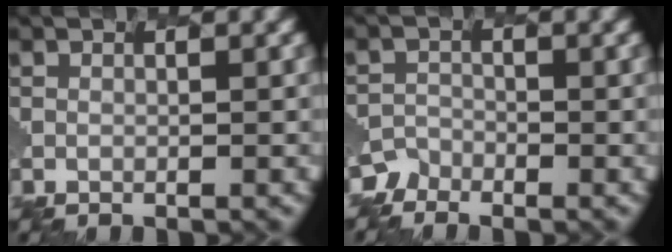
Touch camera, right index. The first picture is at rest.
{"total": 3.5, "force": [-3.0, 0.2, -1.8], "torque": [0.005, -0.001, -0.050]}